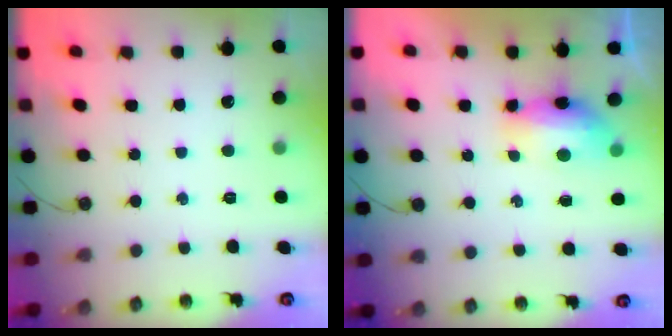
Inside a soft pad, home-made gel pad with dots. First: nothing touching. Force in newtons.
{"total": 14.8, "press": 10.0, "slide": 10.8}